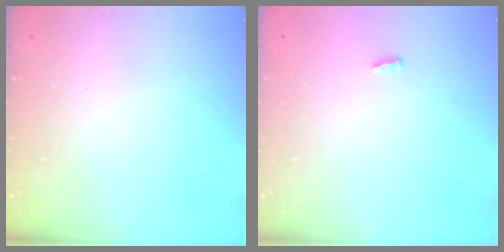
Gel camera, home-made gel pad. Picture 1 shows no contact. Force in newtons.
{"total": 2.9, "press": 2.6, "slide": 1.3}